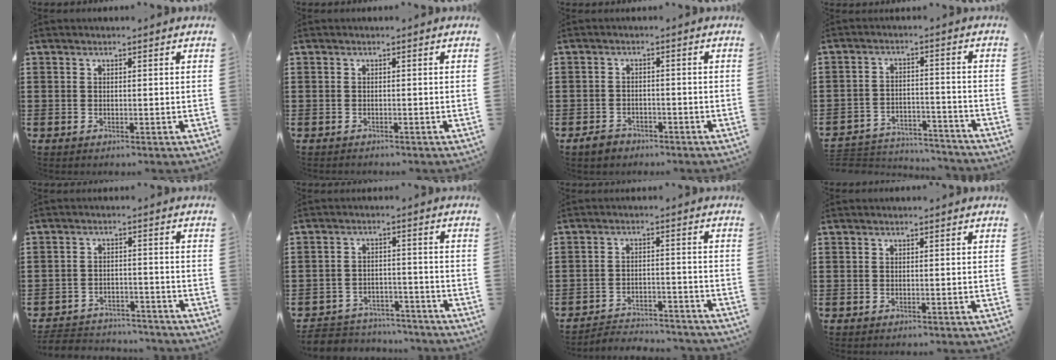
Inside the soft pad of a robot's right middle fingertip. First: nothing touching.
{"total": 0.7, "force": [-0.6, 0.3, -0.1], "torque": [0.003, 0.004, -0.014]}
{"total": 2.3, "force": [-2.0, 1.1, 0.2], "torque": [-0.009, 0.005, -0.042]}
{"total": 4.5, "force": [-4.4, 0.9, 0.0], "torque": [-0.013, 0.006, -0.096]}
{"total": 3.8, "force": [-3.7, 0.8, -0.1], "torque": [-0.012, 0.000, -0.083]}
{"total": 4.3, "force": [-4.2, 1.1, -0.2], "torque": [-0.010, 0.003, -0.092]}
{"total": 3.7, "force": [-3.6, 0.4, 0.3], "torque": [-0.011, 0.005, -0.078]}
{"total": 0.0}